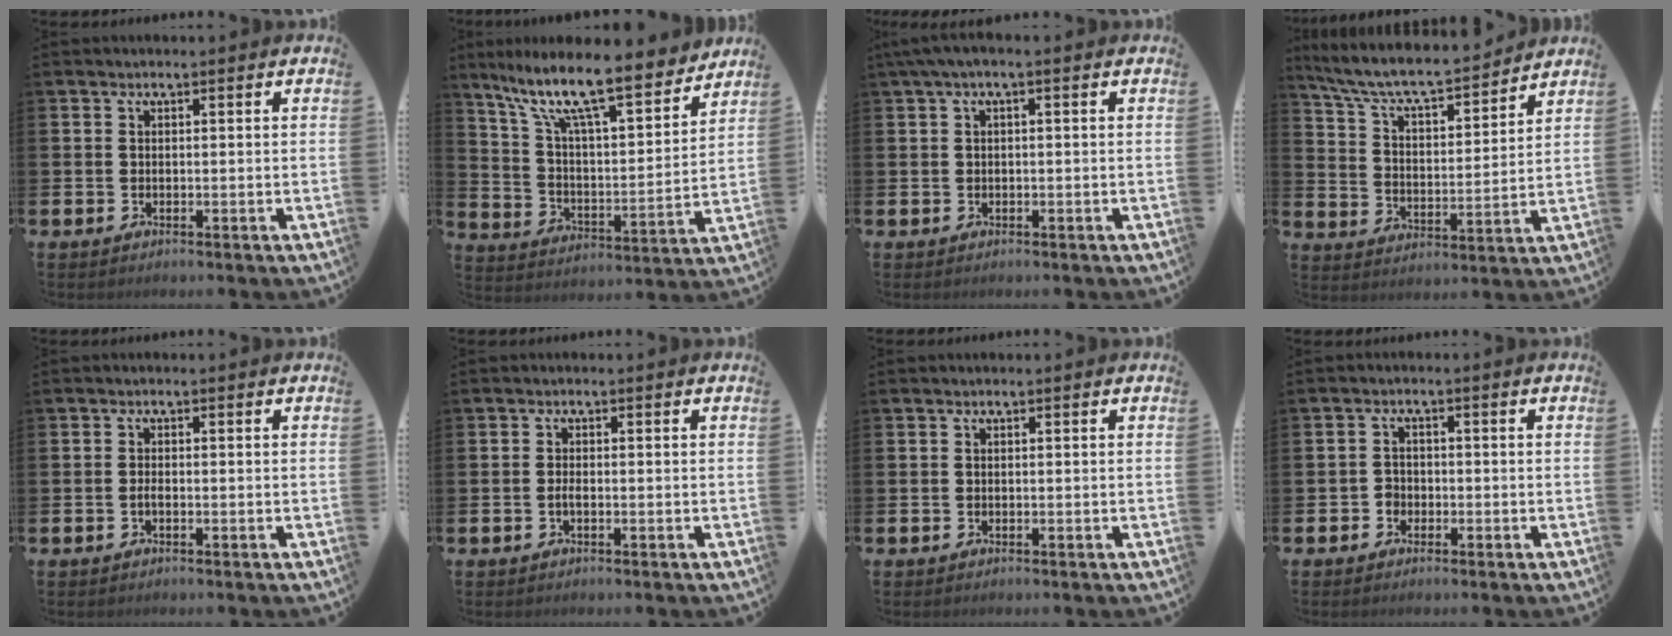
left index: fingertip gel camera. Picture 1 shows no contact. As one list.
[{"total": 12.5, "force": [10.1, 2.5, 6.9], "torque": [-0.154, -0.066, 0.167]}, {"total": 1.4, "force": [0.1, 0.2, 1.4], "torque": [-0.026, 0.001, 0.001]}, {"total": 7.7, "force": [7.2, 1.2, 2.5], "torque": [-0.083, -0.054, 0.121]}, {"total": 0.9, "force": [-0.6, 0.3, 0.7], "torque": [-0.019, 0.001, -0.010]}, {"total": 1.0, "force": [-0.5, 0.3, 0.8], "torque": [-0.021, 0.002, -0.009]}, {"total": 0.0}, {"total": 1.8, "force": [-1.1, 1.5, 0.1], "torque": [-0.003, 0.003, -0.026]}]